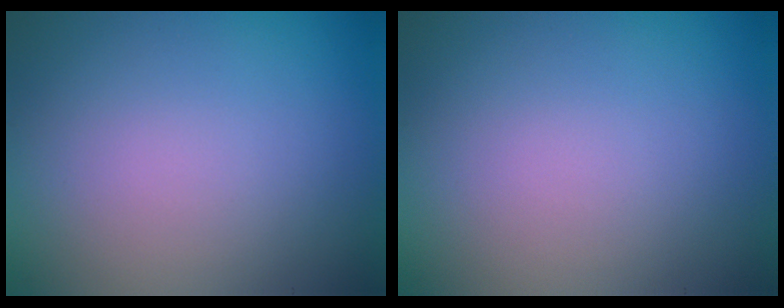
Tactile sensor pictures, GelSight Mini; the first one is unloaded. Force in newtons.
{"total": 0.0}